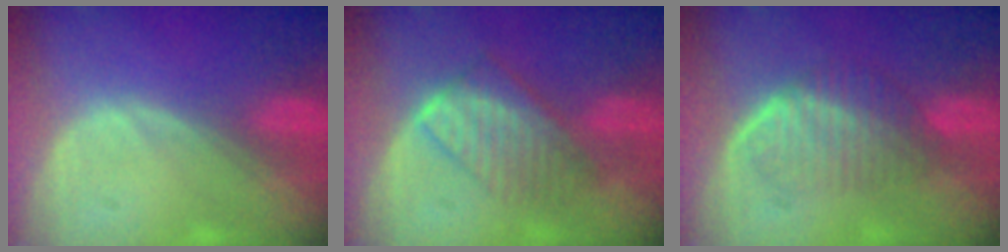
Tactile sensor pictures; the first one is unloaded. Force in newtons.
{"total": 6.6, "press": 6.3, "slide": 1.9}
{"total": 6.0, "press": 5.7, "slide": 1.6}